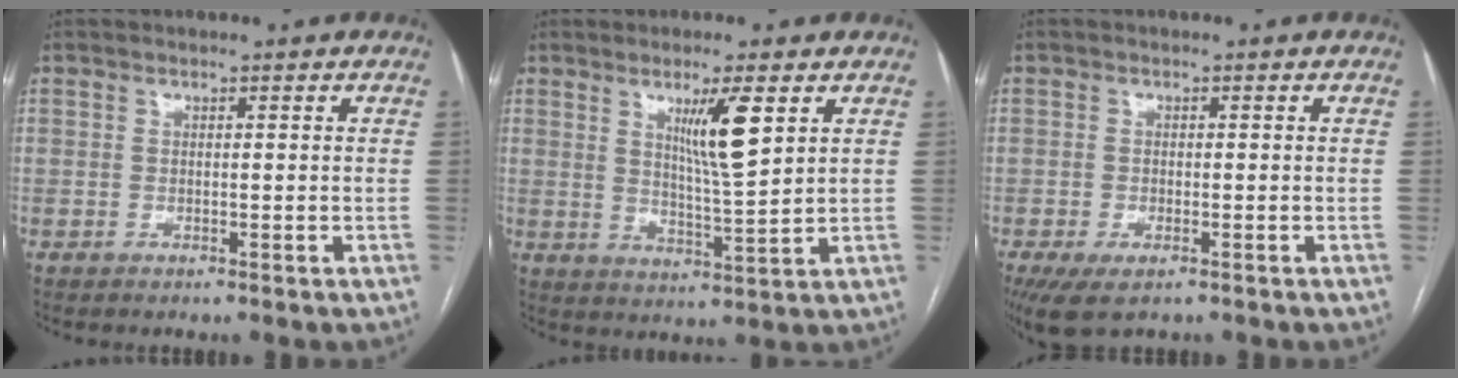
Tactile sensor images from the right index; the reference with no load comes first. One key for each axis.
{"total": 7.4, "fx": 3.2, "fy": -0.1, "fz": 6.7, "tx": -0.117, "ty": -0.015, "tz": 0.058}
{"total": 5.4, "fx": -3.3, "fy": 2.2, "fz": 3.6, "tx": -0.064, "ty": -0.011, "tz": -0.053}